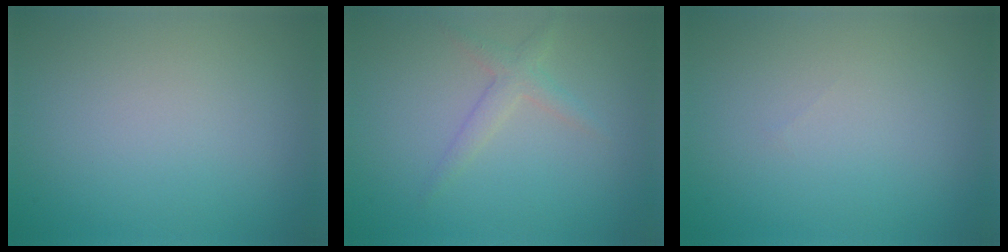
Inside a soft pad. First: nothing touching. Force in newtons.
{"total": 1.8, "press": 1.8, "slide": 0.1}
{"total": 0.0}